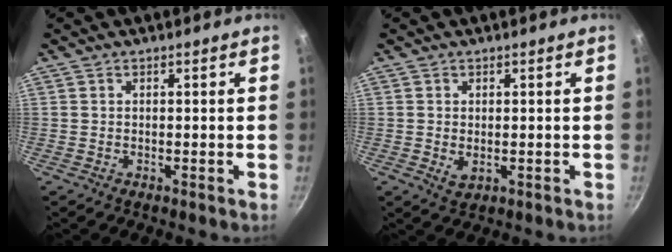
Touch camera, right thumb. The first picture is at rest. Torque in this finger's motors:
{"motor_torque": [-0.01, -0.13, -0.14, 0.55, -0.06]}